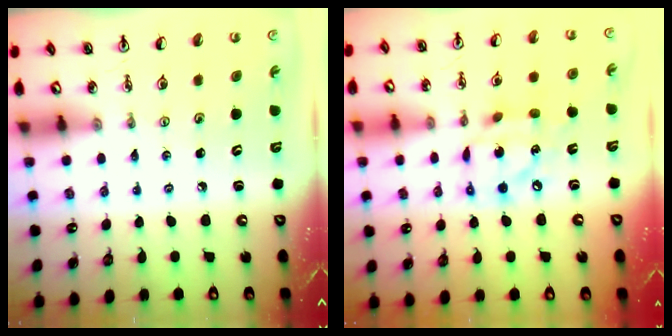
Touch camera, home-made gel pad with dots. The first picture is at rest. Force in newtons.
{"total": 13.1, "press": 13.0, "slide": 1.0}